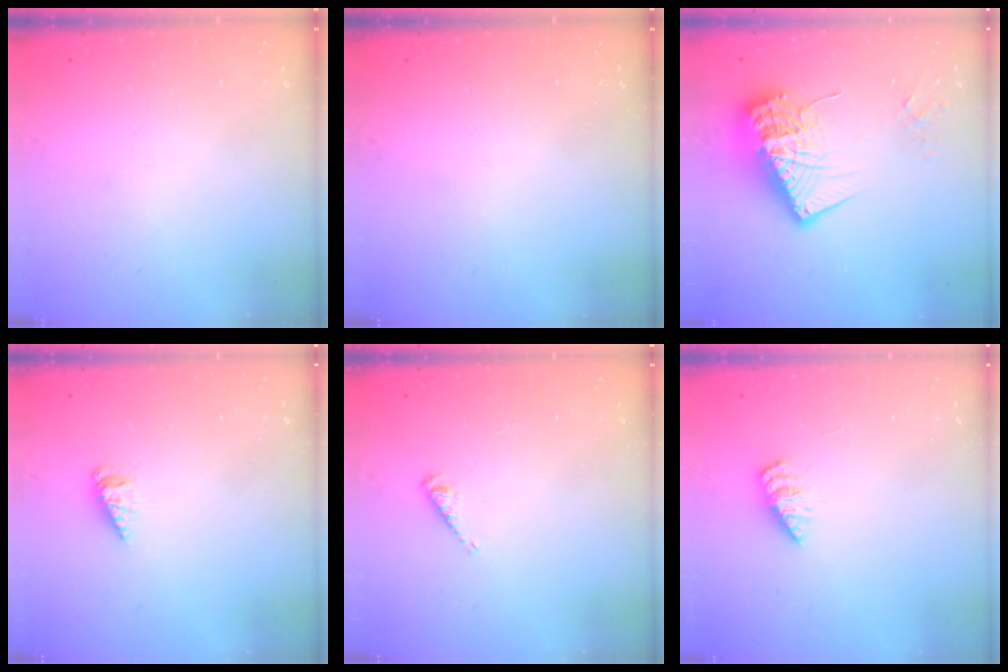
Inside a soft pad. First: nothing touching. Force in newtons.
{"total": 0.0}
{"total": 17.6, "press": 17.5, "slide": 1.5}
{"total": 2.8, "press": 2.8, "slide": 0.4}
{"total": 2.7, "press": 2.7, "slide": 0.3}
{"total": 2.5, "press": 2.5, "slide": 0.3}